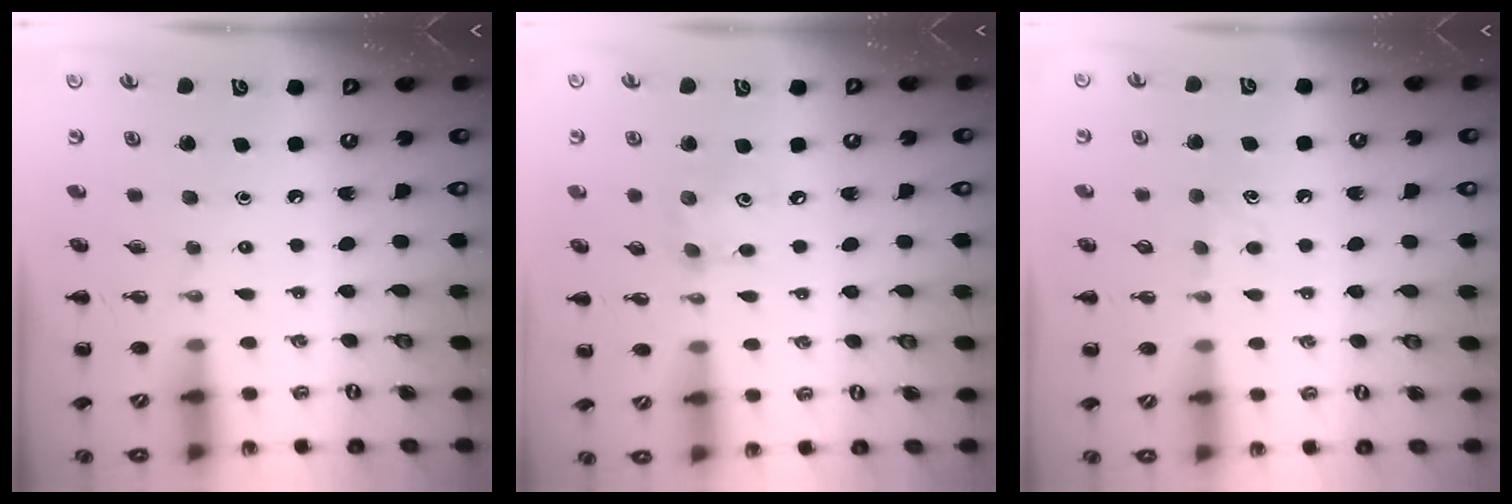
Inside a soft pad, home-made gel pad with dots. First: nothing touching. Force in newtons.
{"total": 5.2, "press": 5.2, "slide": 0.8}
{"total": 4.9, "press": 4.7, "slide": 1.4}